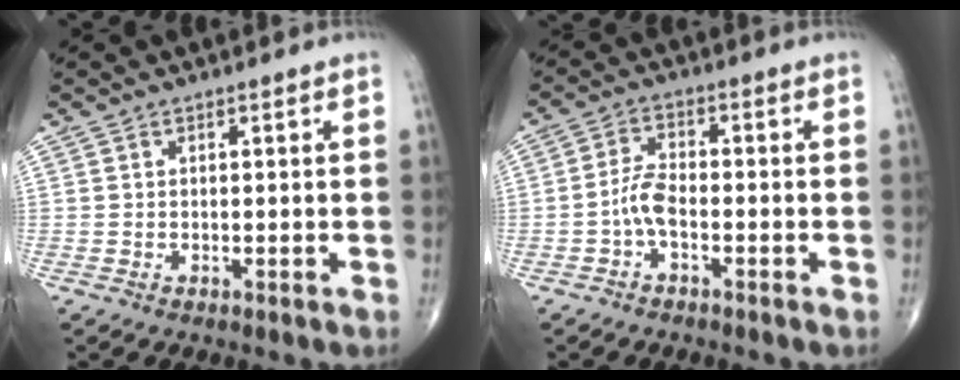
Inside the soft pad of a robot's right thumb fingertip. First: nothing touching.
{"total": 4.3, "force": [-1.6, 1.9, 3.5], "torque": [-0.070, 0.020, -0.036]}